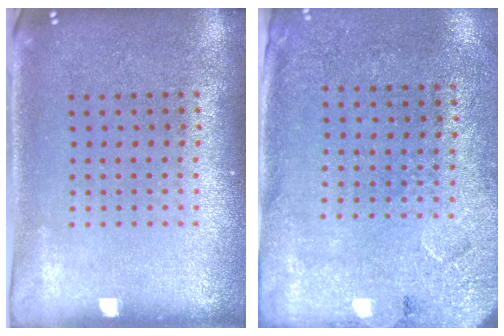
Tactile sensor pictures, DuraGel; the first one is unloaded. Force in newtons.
{"total": 2.7, "press": 2.2, "slide": 1.6}